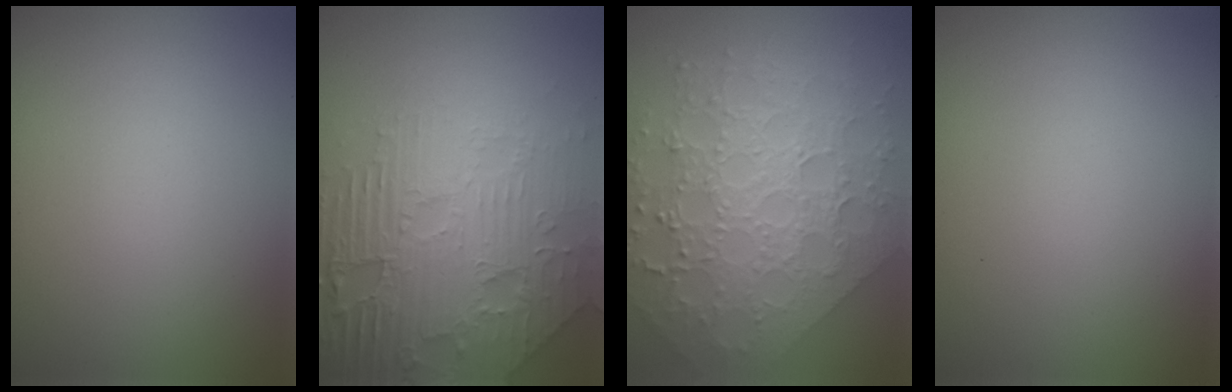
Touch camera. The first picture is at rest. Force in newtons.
{"total": 8.7, "press": 6.1, "slide": 6.2}
{"total": 8.5, "press": 6.2, "slide": 5.8}
{"total": 0.0}